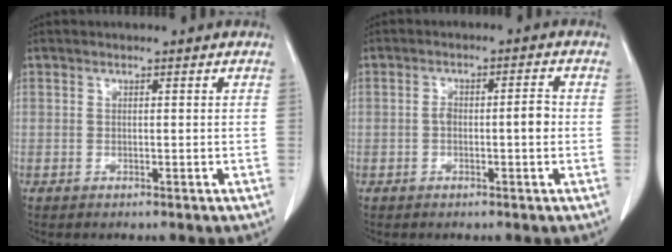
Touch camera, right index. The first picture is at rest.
{"total": 3.8, "force": [-0.6, 1.0, 3.6], "torque": [-0.060, 0.014, -0.008]}